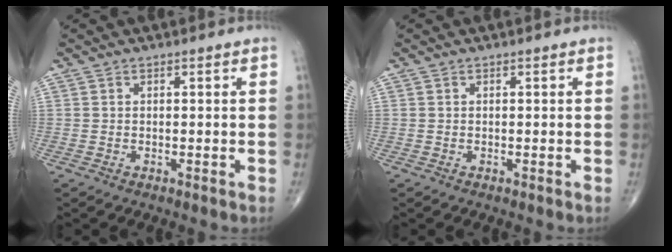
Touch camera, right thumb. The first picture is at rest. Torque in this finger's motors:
{"motor_torque": [0.01, 0.00, -0.03, 0.03, 0.00]}